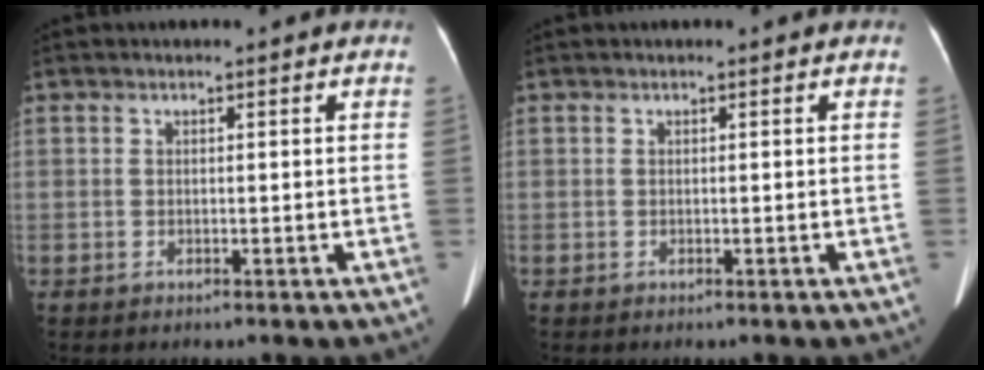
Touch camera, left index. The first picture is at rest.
{"total": 0.0}